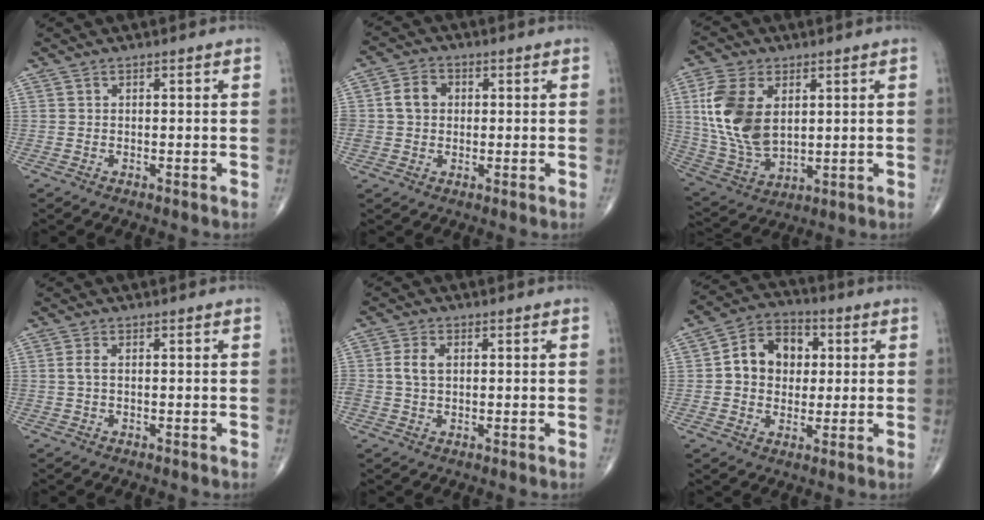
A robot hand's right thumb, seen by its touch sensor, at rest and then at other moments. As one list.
[{"total": 5.7, "force": [0.6, 4.6, 3.2], "torque": [-0.049, 0.013, 0.007]}, {"total": 15.5, "force": [3.3, 9.5, 11.9], "torque": [-0.237, -0.014, 0.073]}, {"total": 1.5, "force": [0.1, 0.6, 1.3], "torque": [-0.033, -0.001, 0.001]}, {"total": 3.6, "force": [0.4, 2.3, 2.7], "torque": [-0.063, 0.007, 0.007]}, {"total": 11.2, "force": [1.5, 8.8, 6.7], "torque": [-0.072, 0.016, 0.017]}]